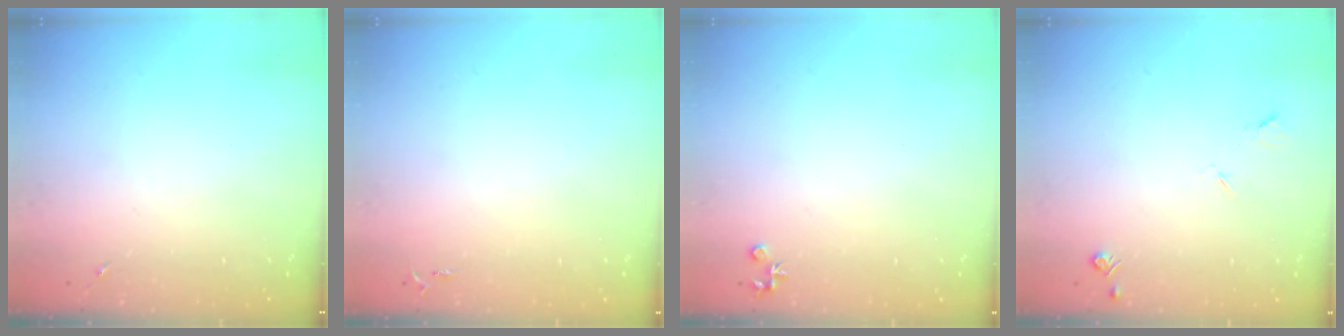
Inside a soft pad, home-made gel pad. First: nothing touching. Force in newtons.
{"total": 2.6, "press": 2.6, "slide": 0.3}
{"total": 3.7, "press": 3.6, "slide": 0.4}
{"total": 4.6, "press": 4.5, "slide": 0.7}